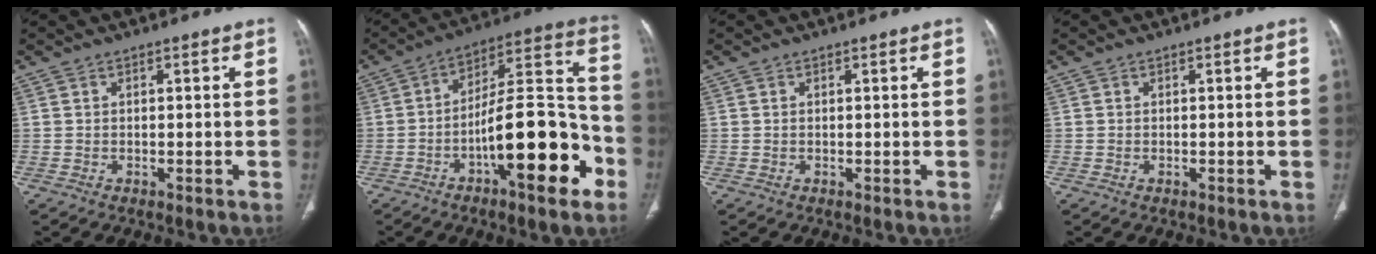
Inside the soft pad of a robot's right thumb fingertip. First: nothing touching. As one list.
[{"total": 20.2, "force": [-8.9, 6.4, 16.9], "torque": [-0.238, 0.083, -0.140]}, {"total": 0.0}, {"total": 0.0}]